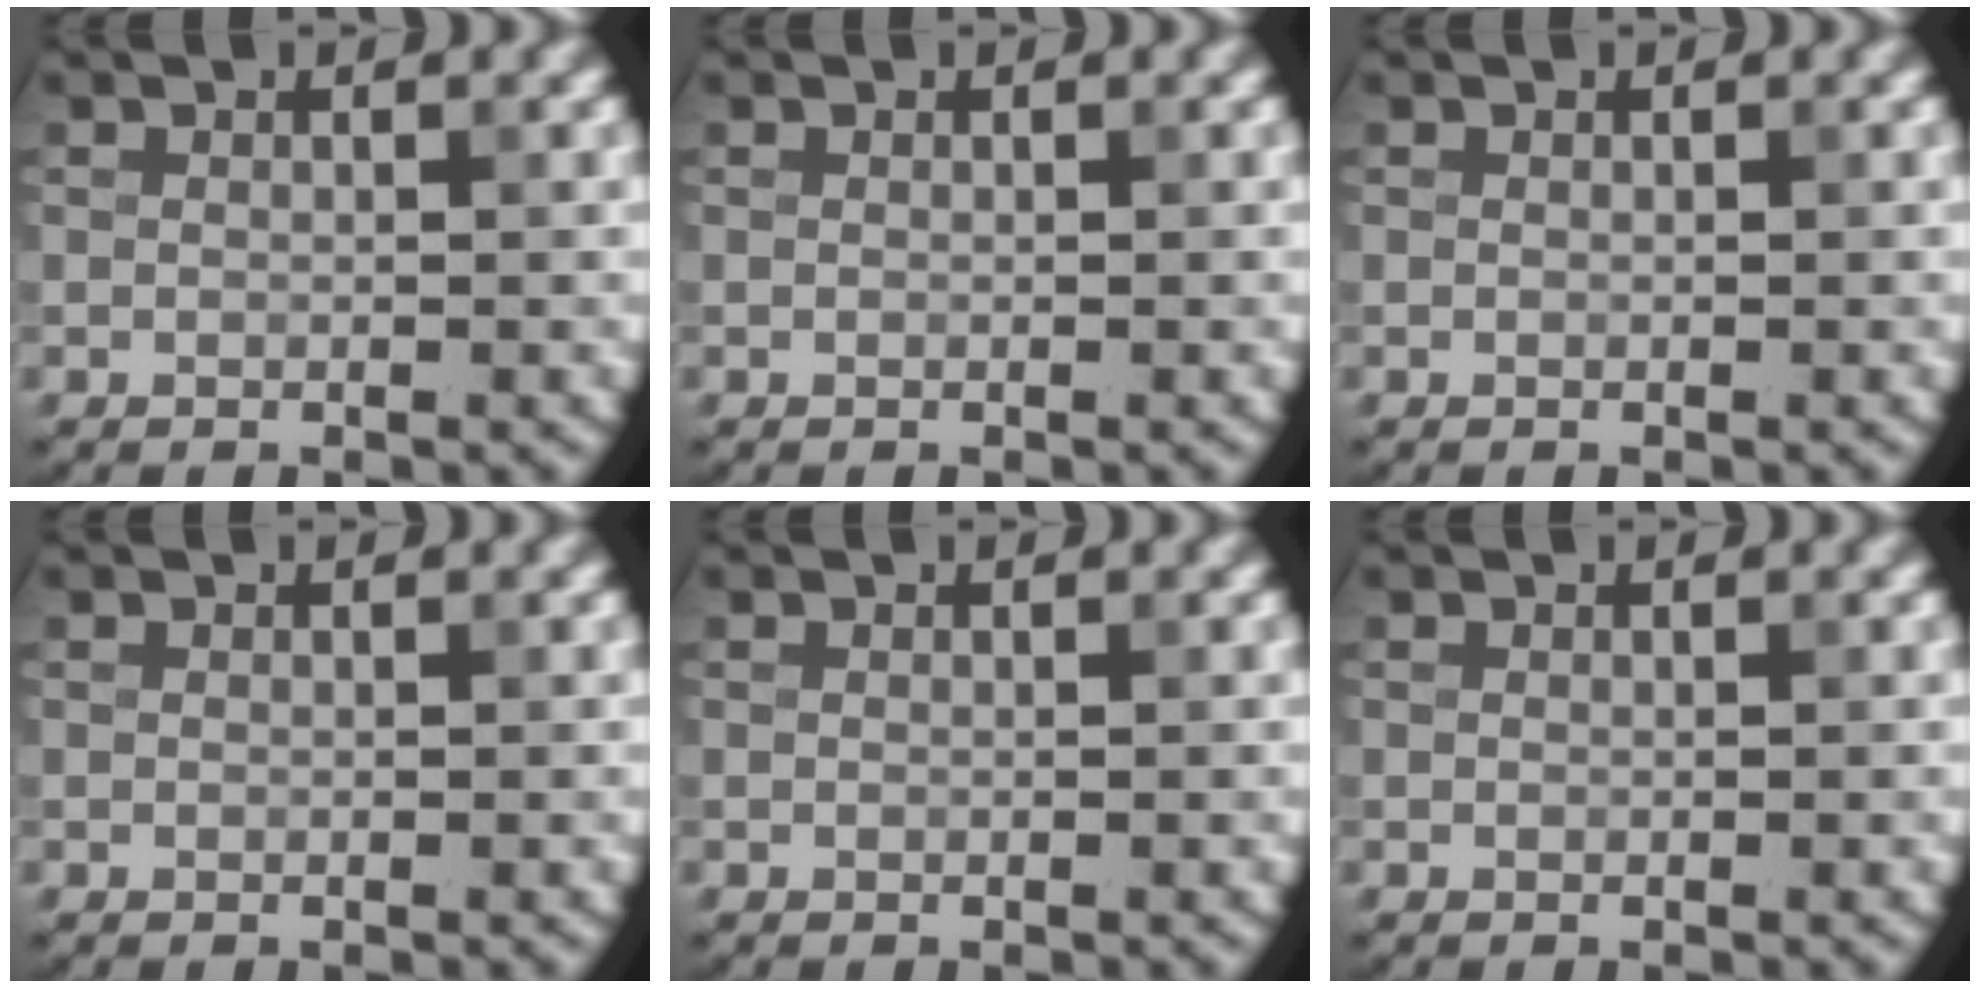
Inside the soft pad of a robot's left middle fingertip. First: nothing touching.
{"total": 0.0}
{"total": 0.0}
{"total": 0.0}
{"total": 0.0}
{"total": 0.0}